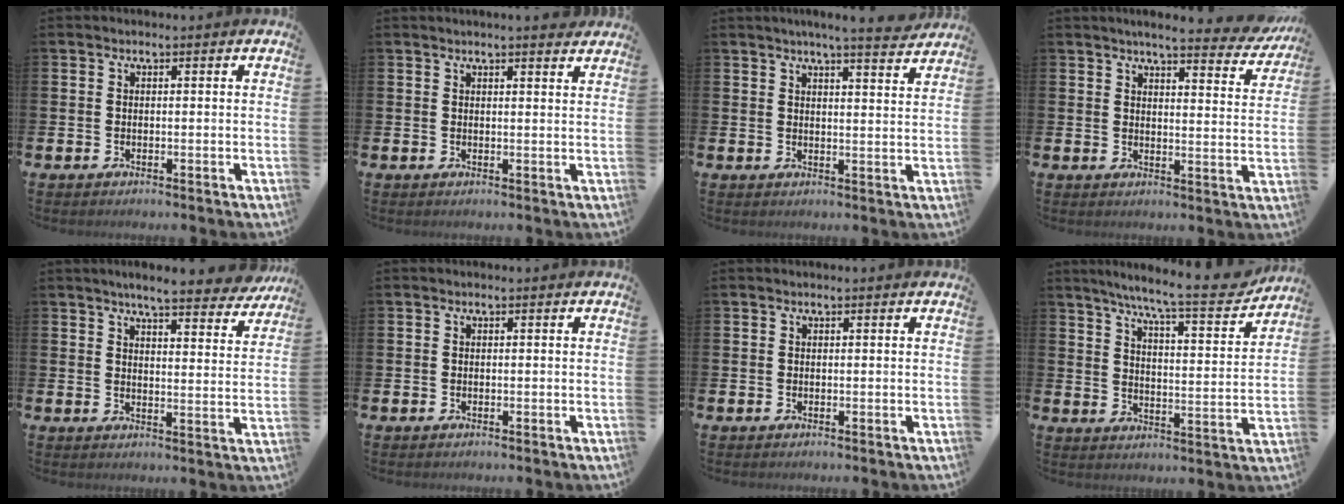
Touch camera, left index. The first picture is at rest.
{"total": 2.0, "force": [2.0, -0.2, 0.3], "torque": [0.002, -0.013, 0.035]}
{"total": 5.5, "force": [5.2, -0.6, 1.8], "torque": [-0.030, -0.029, 0.087]}
{"total": 4.7, "force": [4.3, 0.3, 1.8], "torque": [-0.032, -0.032, 0.067]}
{"total": 6.2, "force": [5.8, 0.5, 2.3], "torque": [-0.044, -0.035, 0.097]}
{"total": 0.0}
{"total": 0.0}
{"total": 9.4, "force": [8.3, 0.6, 4.4], "torque": [-0.094, -0.057, 0.136]}